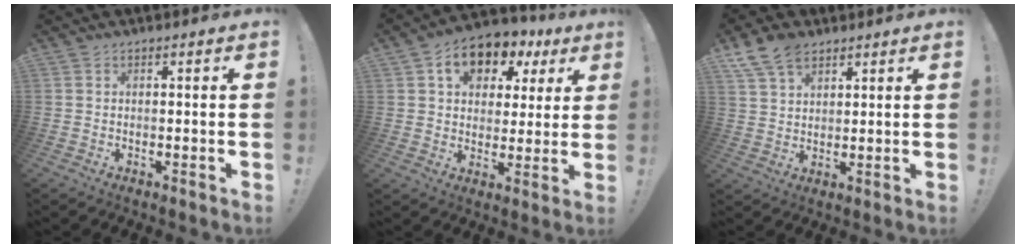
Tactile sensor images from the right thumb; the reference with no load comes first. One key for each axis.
{"total": 11.3, "fx": 5.3, "fy": 8.2, "fz": 5.7, "tx": -0.087, "ty": -0.024, "tz": 0.100}
{"total": 8.7, "fx": 5.9, "fy": 5.0, "fz": 4.1, "tx": -0.075, "ty": -0.021, "tz": 0.116}